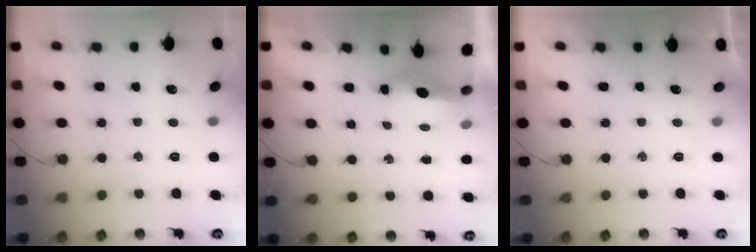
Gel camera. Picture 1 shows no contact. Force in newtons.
{"total": 9.6, "press": 6.1, "slide": 7.4}
{"total": 0.0}